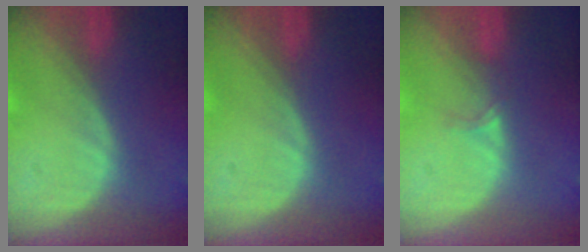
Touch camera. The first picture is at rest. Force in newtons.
{"total": 0.0}
{"total": 1.6, "press": 1.3, "slide": 1.1}